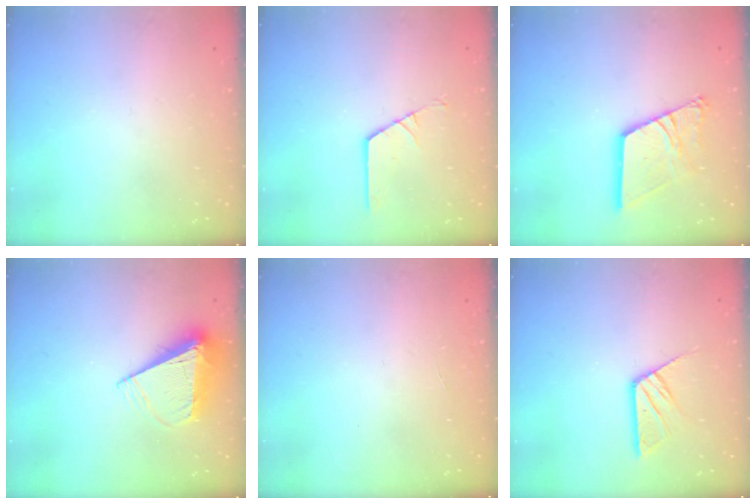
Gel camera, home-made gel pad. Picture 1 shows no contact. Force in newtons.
{"total": 2.9, "press": 2.9, "slide": 0.2}
{"total": 17.1, "press": 17.0, "slide": 1.9}
{"total": 9.5, "press": 9.5, "slide": 0.9}
{"total": 0.0}
{"total": 8.4, "press": 8.3, "slide": 0.5}